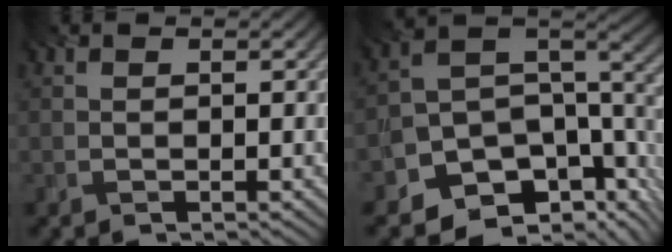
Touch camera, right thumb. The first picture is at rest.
{"total": 12.6, "force": [-5.9, 8.2, 7.4], "torque": [-0.153, -0.030, -0.088]}